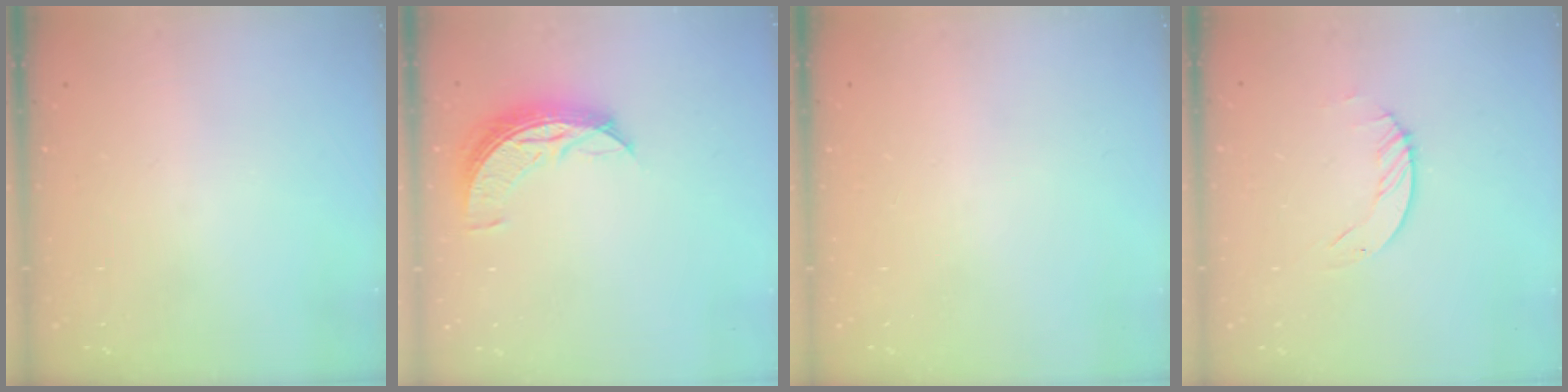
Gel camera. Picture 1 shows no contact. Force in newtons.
{"total": 8.2, "press": 8.1, "slide": 0.3}
{"total": 0.0}
{"total": 1.2, "press": 1.2, "slide": 0.2}